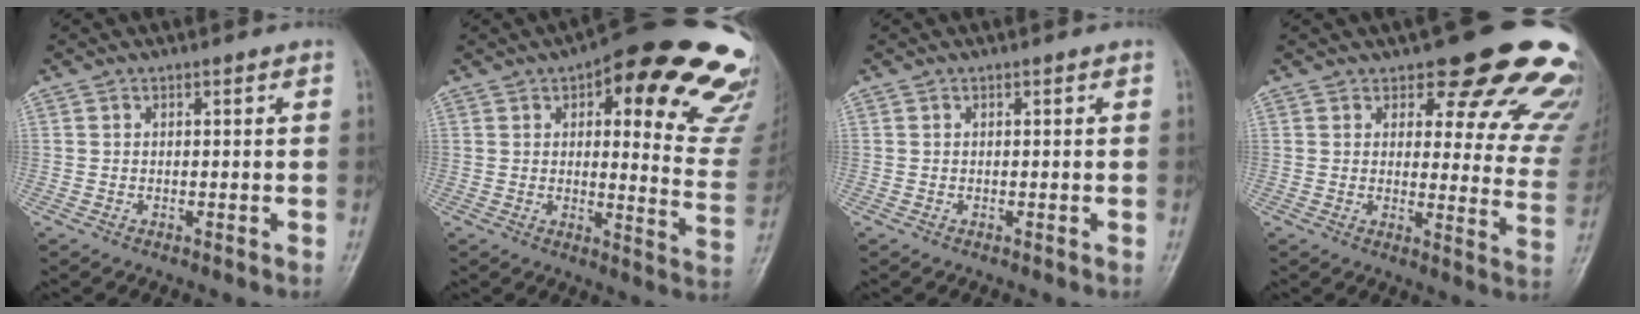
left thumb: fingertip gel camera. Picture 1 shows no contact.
{"total": 25.0, "force": [15.2, 8.1, 18.1], "torque": [-0.176, -0.063, 0.172]}
{"total": 0.0}
{"total": 20.7, "force": [15.5, 7.7, 11.5], "torque": [-0.084, -0.086, 0.167]}